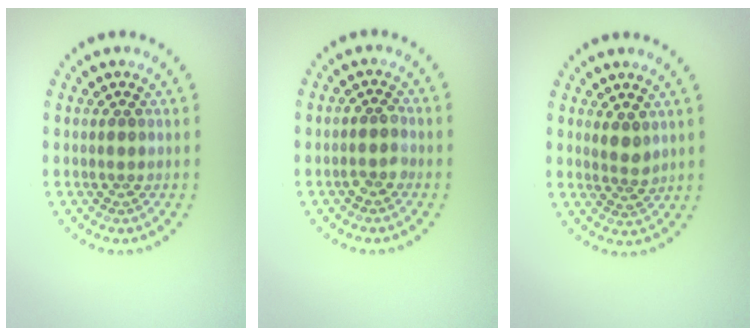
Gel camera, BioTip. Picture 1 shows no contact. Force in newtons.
{"total": 1.4, "press": 1.3, "slide": 0.5}
{"total": 1.6, "press": 1.4, "slide": 0.8}